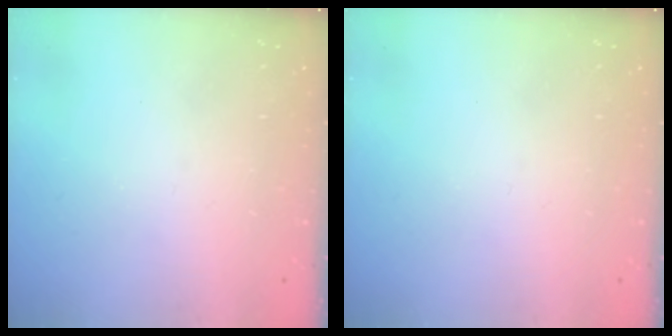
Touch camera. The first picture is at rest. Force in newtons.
{"total": 0.0}